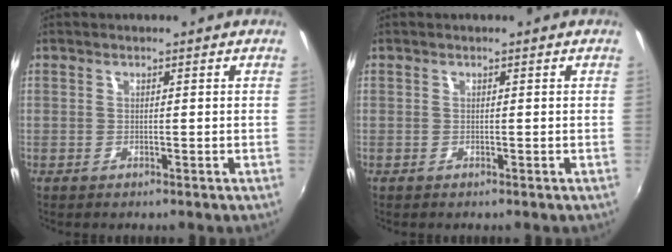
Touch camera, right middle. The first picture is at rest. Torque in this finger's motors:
{"motor_torque": [-0.03, 0.13, -0.01, 0.00]}